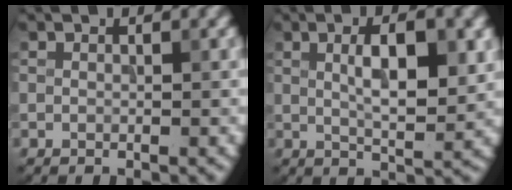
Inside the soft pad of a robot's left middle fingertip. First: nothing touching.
{"total": 5.7, "force": [1.2, 1.8, 5.2], "torque": [-0.083, 0.003, 0.023]}